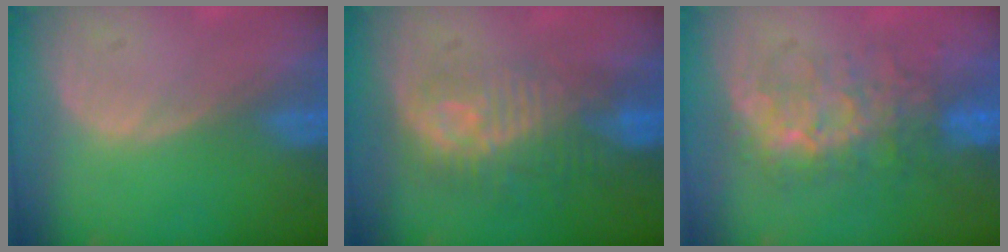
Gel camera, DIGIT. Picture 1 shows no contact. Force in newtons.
{"total": 9.7, "press": 8.7, "slide": 4.3}
{"total": 8.1, "press": 7.8, "slide": 1.9}